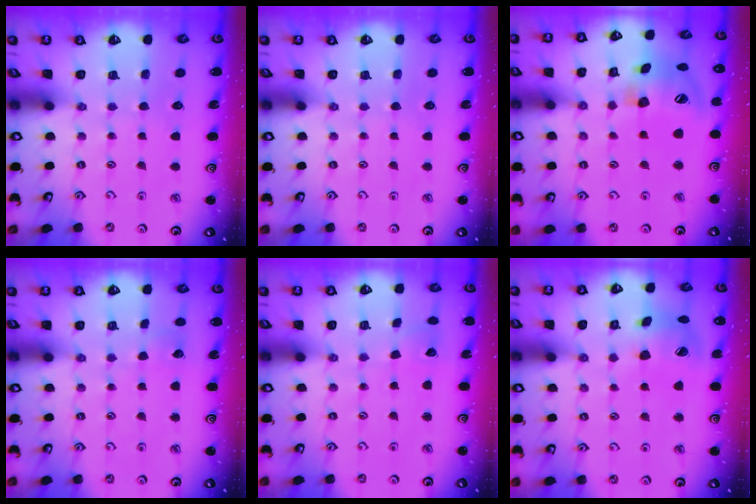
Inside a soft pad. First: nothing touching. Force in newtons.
{"total": 0.0}
{"total": 18.0, "press": 17.9, "slide": 2.5}
{"total": 2.3, "press": 2.3, "slide": 0.1}
{"total": 3.8, "press": 3.8, "slide": 0.4}
{"total": 13.4, "press": 13.3, "slide": 1.8}